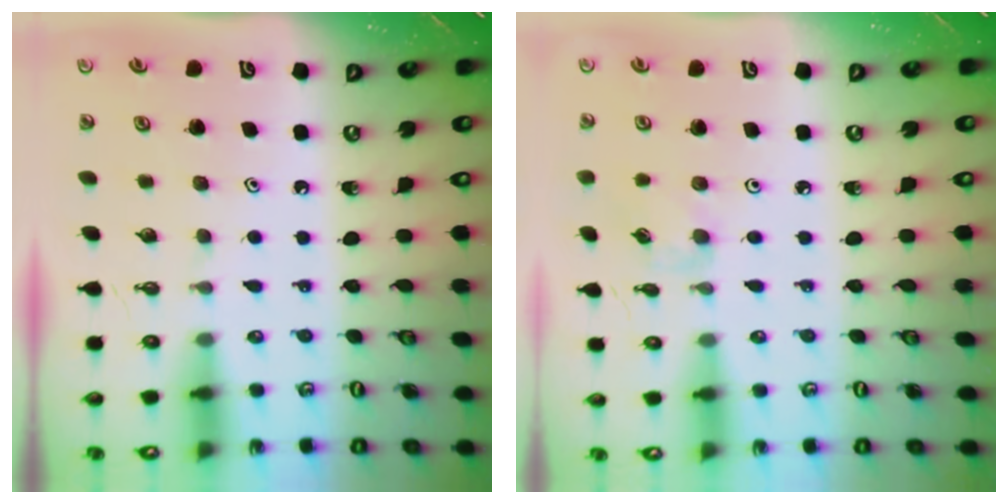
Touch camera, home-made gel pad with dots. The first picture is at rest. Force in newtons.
{"total": 3.1, "press": 3.1, "slide": 0.5}